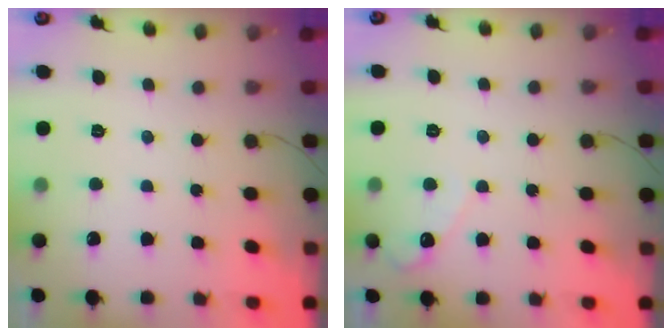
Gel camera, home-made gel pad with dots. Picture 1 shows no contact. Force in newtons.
{"total": 3.1, "press": 3.0, "slide": 0.3}